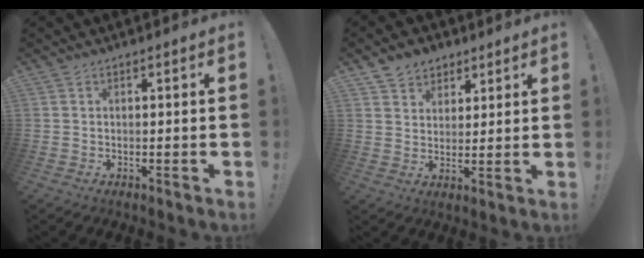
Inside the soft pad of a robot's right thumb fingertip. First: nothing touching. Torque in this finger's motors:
{"motor_torque": [0.01, 0.02, 0.00, 0.00, 0.00]}